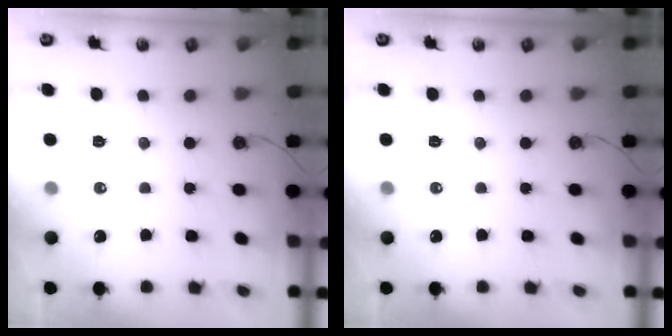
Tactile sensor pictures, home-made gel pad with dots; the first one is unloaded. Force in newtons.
{"total": 0.0}